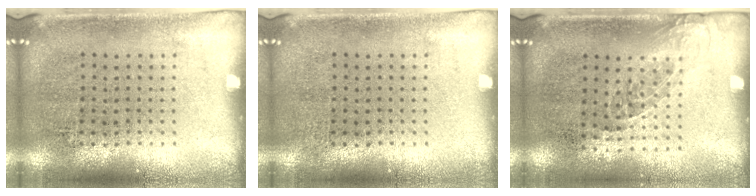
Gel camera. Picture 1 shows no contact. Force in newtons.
{"total": 0.0}
{"total": 1.2, "press": 1.0, "slide": 0.7}